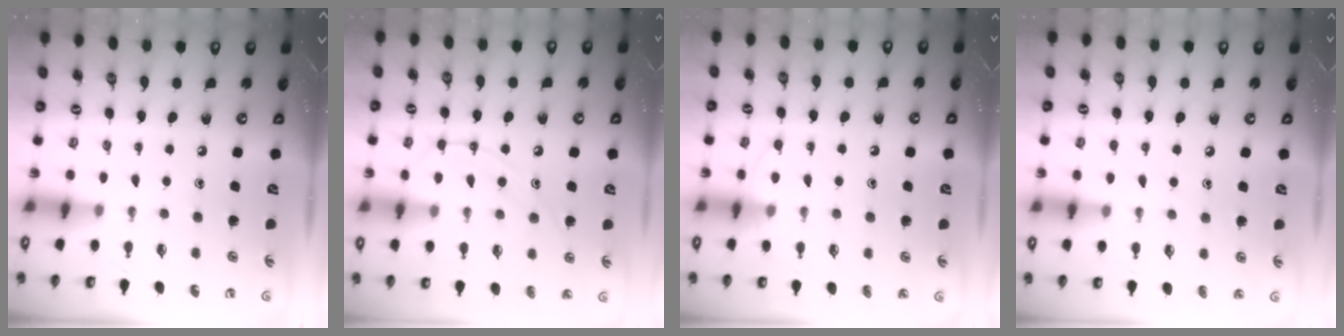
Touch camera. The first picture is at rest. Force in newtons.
{"total": 11.6, "press": 11.5, "slide": 1.0}
{"total": 5.8, "press": 5.8, "slide": 0.6}
{"total": 5.8, "press": 5.8, "slide": 0.7}